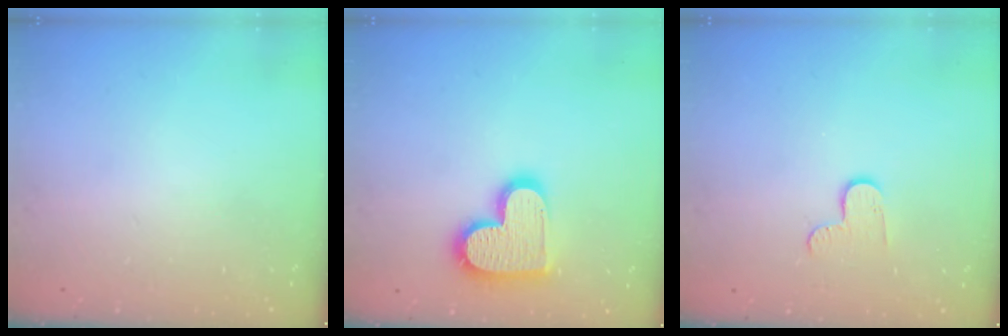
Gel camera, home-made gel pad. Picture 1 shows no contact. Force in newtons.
{"total": 16.8, "press": 16.7, "slide": 1.2}
{"total": 5.6, "press": 5.6, "slide": 0.5}